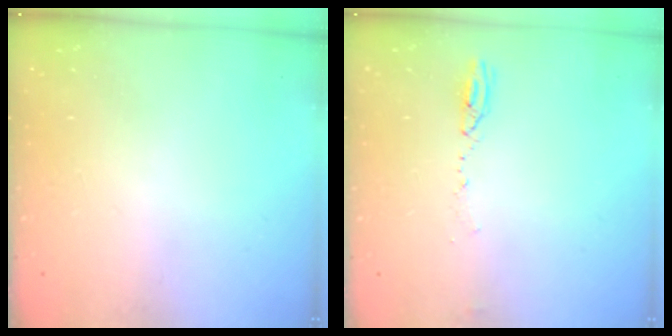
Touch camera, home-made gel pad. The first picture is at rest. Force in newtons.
{"total": 3.9, "press": 3.8, "slide": 1.2}